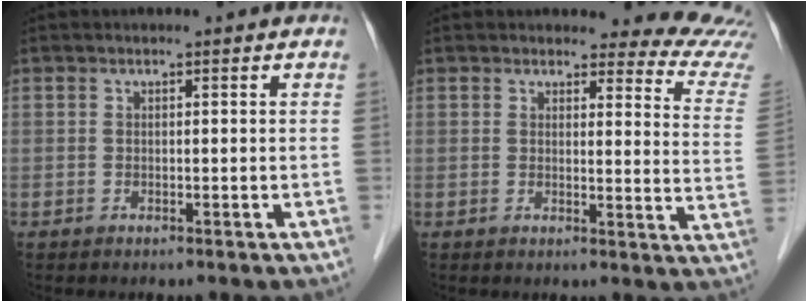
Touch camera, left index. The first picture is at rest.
{"total": 11.2, "force": [11.1, 0.6, 0.8], "torque": [0.021, -0.103, 0.083]}